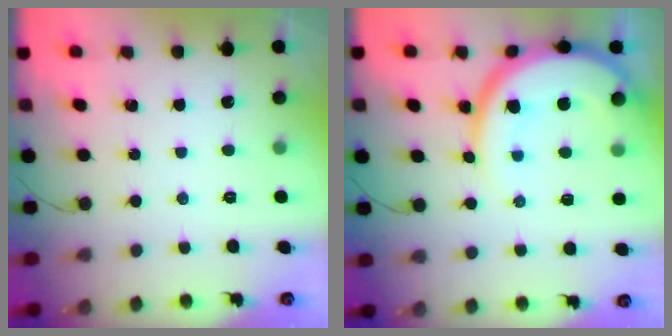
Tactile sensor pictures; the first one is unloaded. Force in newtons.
{"total": 15.1, "press": 15.0, "slide": 1.9}